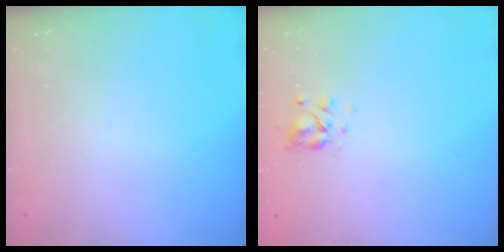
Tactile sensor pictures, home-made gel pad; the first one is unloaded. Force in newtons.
{"total": 3.7, "press": 3.4, "slide": 1.7}